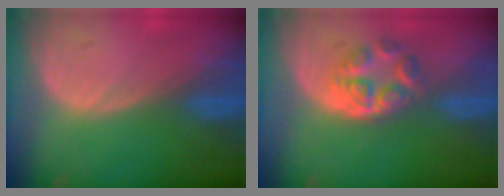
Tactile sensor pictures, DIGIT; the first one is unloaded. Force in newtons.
{"total": 6.1, "press": 5.3, "slide": 3.2}